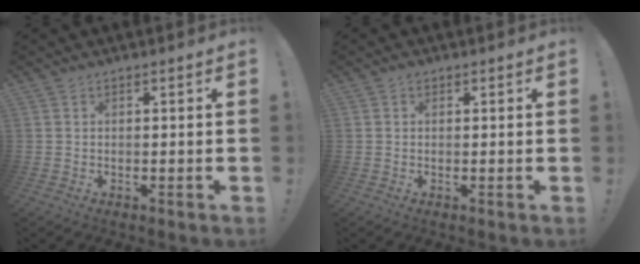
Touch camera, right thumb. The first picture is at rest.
{"total": 0.6, "force": [0.3, 0.5, 0.2], "torque": [0.000, 0.000, 0.005]}